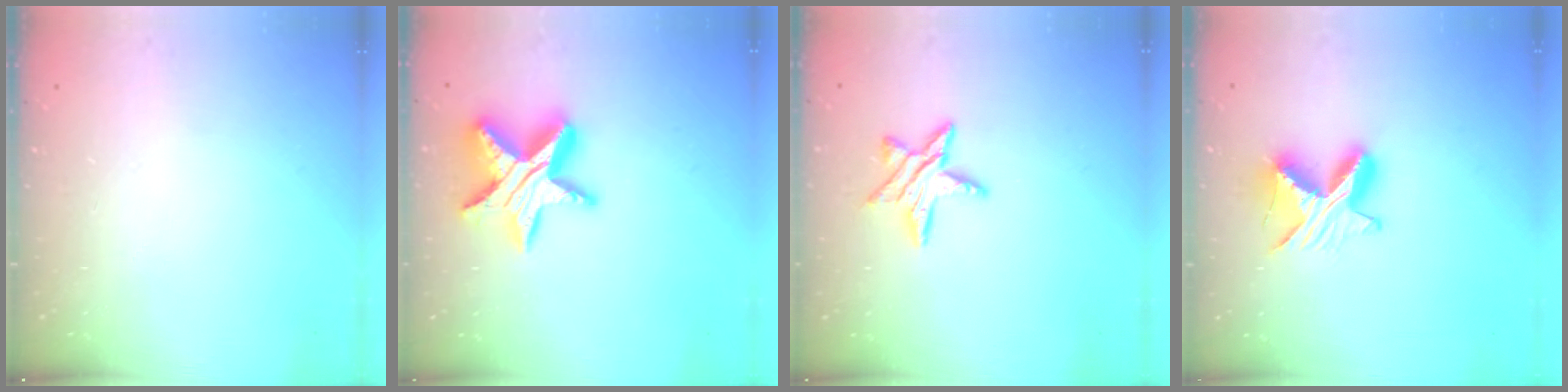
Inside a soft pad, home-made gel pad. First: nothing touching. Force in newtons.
{"total": 17.3, "press": 17.2, "slide": 1.1}
{"total": 10.0, "press": 10.0, "slide": 0.6}
{"total": 9.5, "press": 9.5, "slide": 0.5}